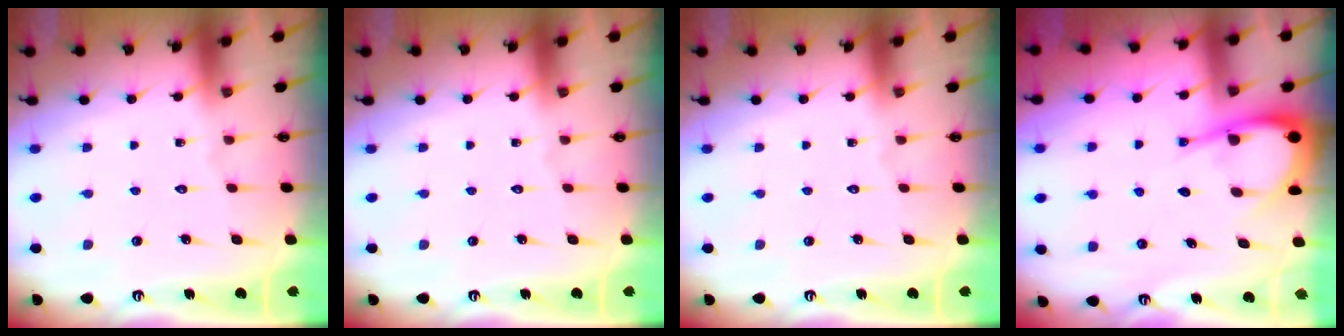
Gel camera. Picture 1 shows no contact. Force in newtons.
{"total": 0.0}
{"total": 0.0}
{"total": 7.4, "press": 7.4, "slide": 0.8}